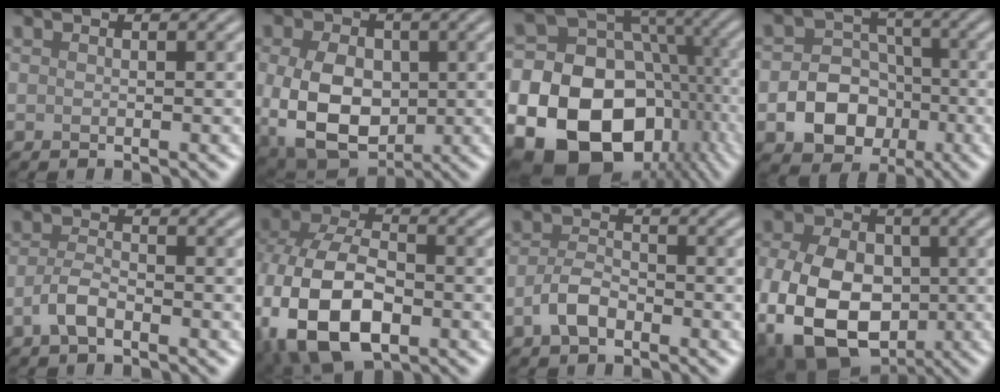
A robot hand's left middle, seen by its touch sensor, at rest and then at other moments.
{"total": 9.2, "force": [-0.4, 6.4, 6.5], "torque": [-0.136, -0.012, -0.003]}
{"total": 23.4, "force": [-7.3, 19.2, 11.2], "torque": [-0.204, -0.043, -0.135]}
{"total": 7.0, "force": [-2.1, 5.8, 3.4], "torque": [-0.029, -0.007, -0.054]}
{"total": 2.4, "force": [-1.3, 1.0, 1.8], "torque": [-0.039, 0.005, -0.030]}
{"total": 15.1, "force": [-4.4, 9.2, 11.1], "torque": [-0.239, -0.028, -0.074]}
{"total": 2.9, "force": [-1.5, 1.5, 1.9], "torque": [-0.041, 0.005, -0.034]}
{"total": 12.7, "force": [-3.1, 8.8, 8.7], "torque": [-0.163, -0.021, -0.052]}